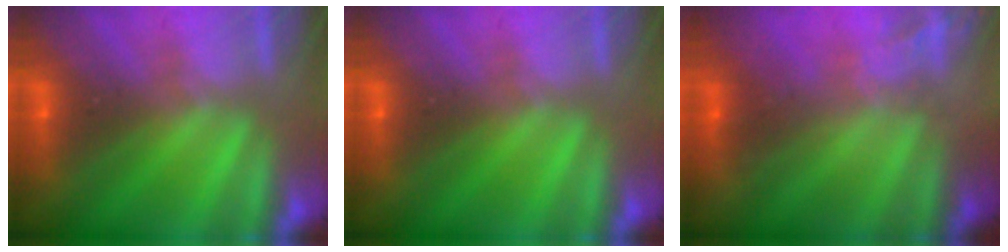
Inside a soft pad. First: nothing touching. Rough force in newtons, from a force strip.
{"total": 0.0}
{"total": 2.2}